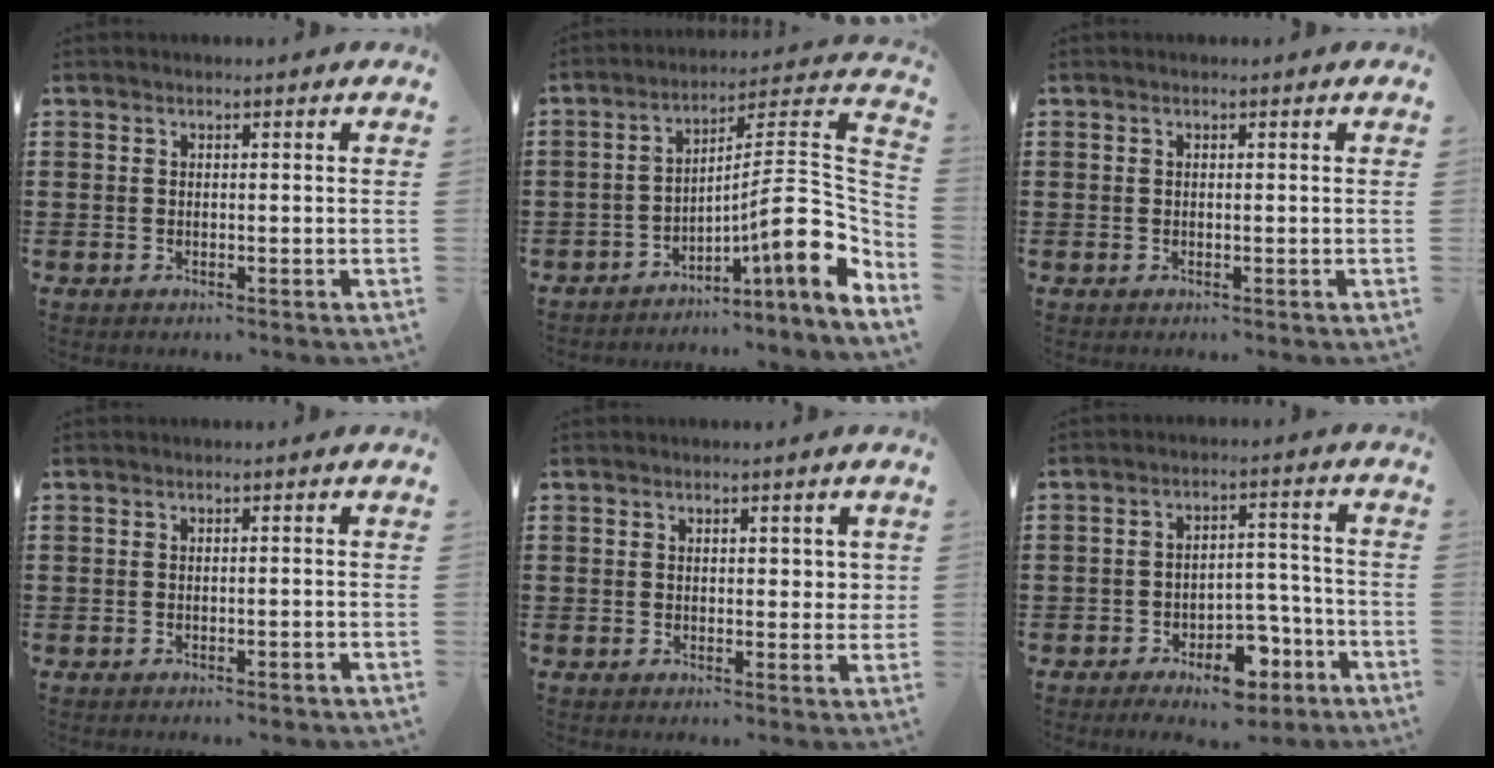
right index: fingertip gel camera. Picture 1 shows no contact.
{"total": 13.0, "force": [-3.7, 1.8, 12.3], "torque": [-0.172, -0.033, -0.075]}
{"total": 0.0}
{"total": 0.7, "force": [-0.6, 0.0, 0.3], "torque": [-0.008, -0.003, -0.011]}
{"total": 1.8, "force": [0.7, 1.1, 1.3], "torque": [-0.011, 0.001, 0.008]}
{"total": 6.9, "force": [-4.4, 3.3, 4.2], "torque": [-0.061, 0.019, -0.075]}